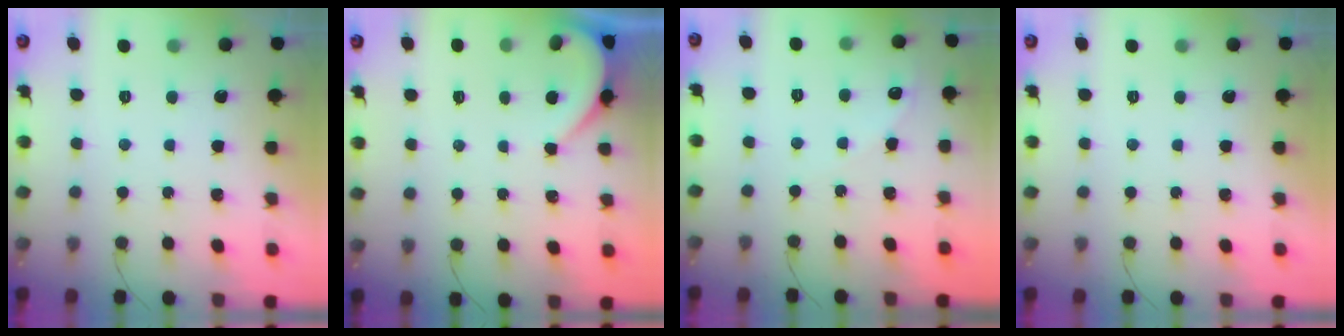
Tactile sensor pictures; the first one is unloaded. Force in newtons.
{"total": 1.6, "press": 1.5, "slide": 0.2}
{"total": 3.7, "press": 3.7, "slide": 0.5}
{"total": 0.0}